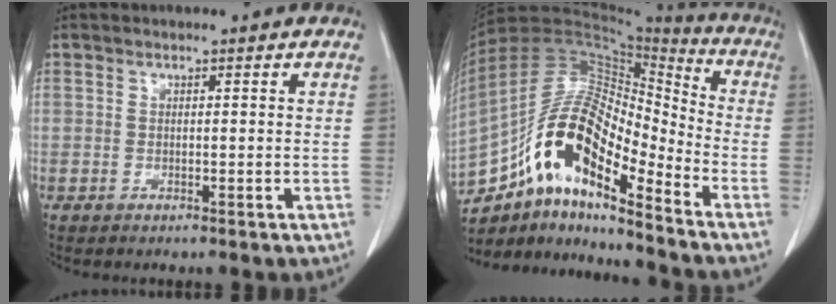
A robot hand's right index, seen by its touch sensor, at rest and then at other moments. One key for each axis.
{"total": 16.5, "fx": -10.0, "fy": 4.6, "fz": 12.4, "tx": -0.231, "ty": 0.039, "tz": -0.171}